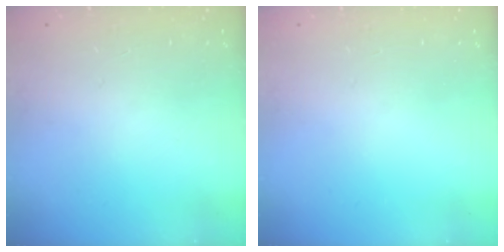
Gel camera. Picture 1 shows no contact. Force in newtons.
{"total": 0.0}